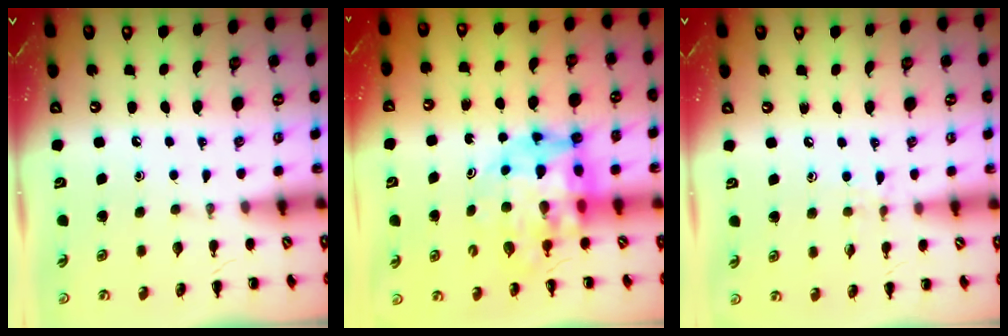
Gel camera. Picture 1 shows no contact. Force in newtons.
{"total": 10.3, "press": 9.8, "slide": 3.1}
{"total": 6.7, "press": 6.3, "slide": 2.3}